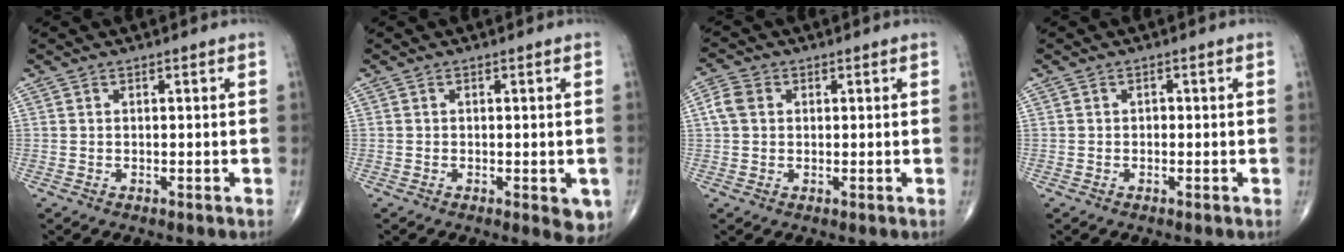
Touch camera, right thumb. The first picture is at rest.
{"total": 4.3, "force": [-1.4, 1.7, 3.7], "torque": [-0.026, -0.006, -0.018]}
{"total": 4.0, "force": [0.7, 3.2, 2.3], "torque": [-0.048, 0.011, 0.010]}
{"total": 0.6, "force": [-0.2, 0.4, 0.3], "torque": [0.003, 0.003, -0.008]}